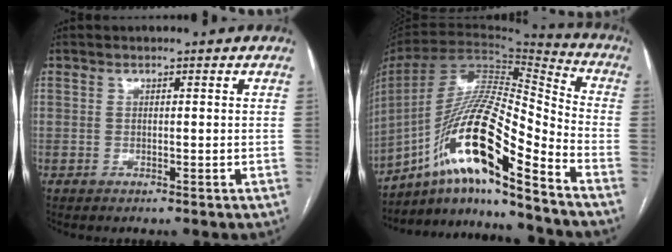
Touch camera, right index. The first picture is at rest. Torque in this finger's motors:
{"motor_torque": [1.15, -0.99, 0.83, 0.21]}